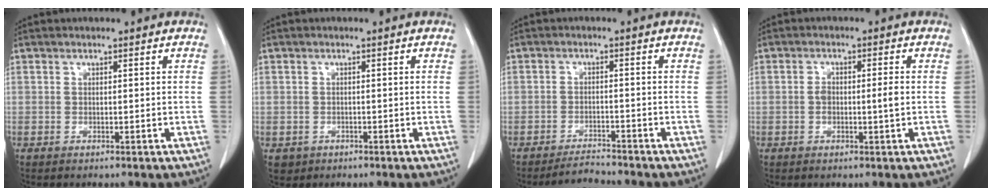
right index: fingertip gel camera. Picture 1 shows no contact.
{"total": 2.1, "force": [-0.5, 2.0, -0.1], "torque": [0.005, 0.006, -0.006]}
{"total": 2.9, "force": [-2.8, 0.2, -0.3], "torque": [0.007, -0.011, -0.049]}
{"total": 3.3, "force": [-0.4, 0.7, 3.2], "torque": [-0.062, 0.005, -0.004]}